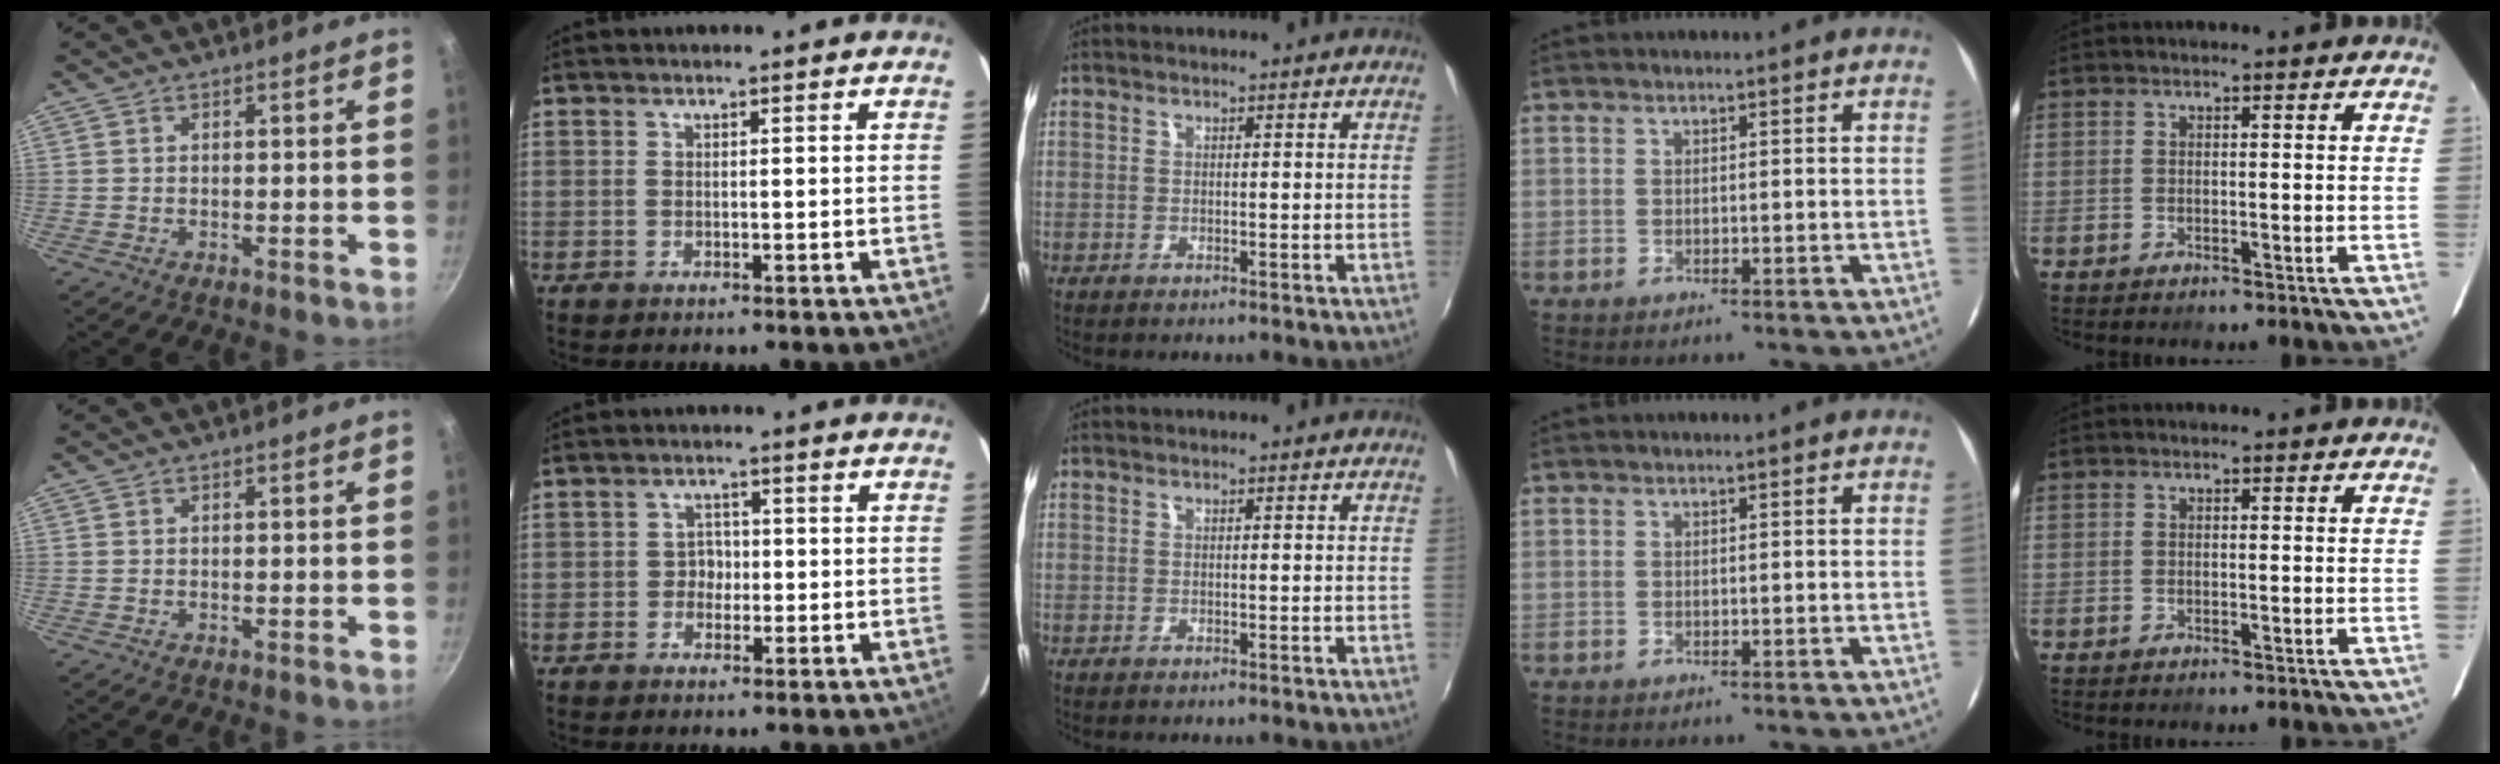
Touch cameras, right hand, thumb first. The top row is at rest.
{"index": {"total": 2.4, "force": [-0.8, 2.2, 0.4], "torque": [-0.005, 0.008, -0.014]}}